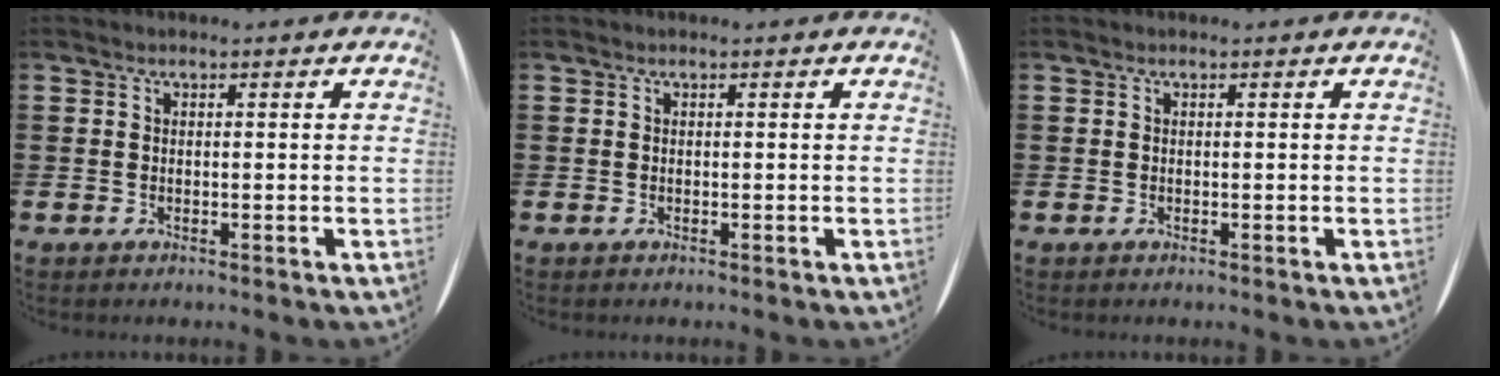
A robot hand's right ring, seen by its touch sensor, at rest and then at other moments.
{"total": 0.0}
{"total": 0.0}